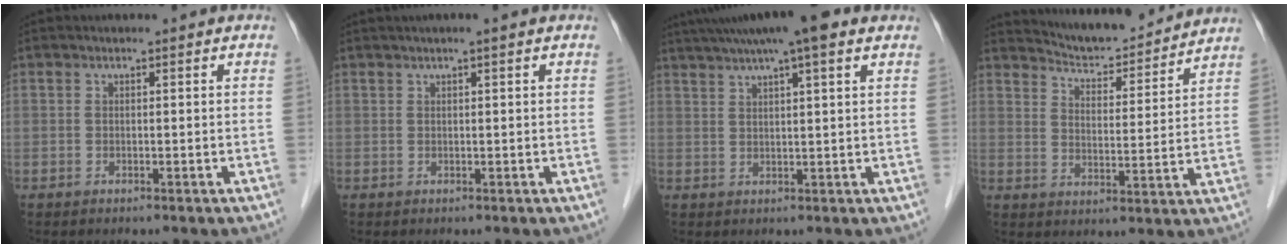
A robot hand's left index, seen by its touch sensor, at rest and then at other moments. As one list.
[{"total": 1.4, "force": [0.8, -0.3, 1.1], "torque": [-0.024, 0.004, 0.016]}, {"total": 12.0, "force": [8.7, 1.0, 8.2], "torque": [-0.136, 0.042, 0.126]}, {"total": 12.4, "force": [12.0, 1.2, 2.8], "torque": [-0.047, 0.003, 0.175]}]